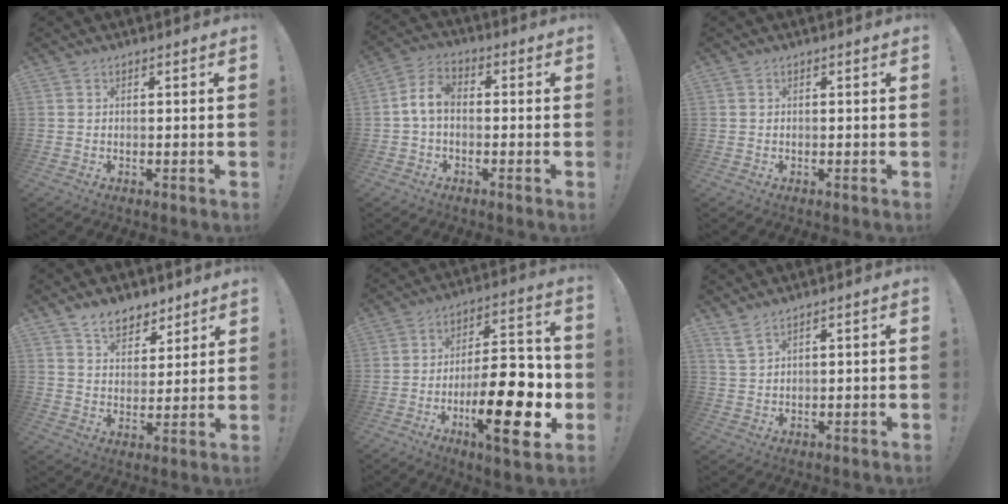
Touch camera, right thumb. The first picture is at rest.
{"total": 6.8, "force": [-0.7, 4.0, 5.5], "torque": [-0.108, 0.010, -0.008]}
{"total": 0.0}
{"total": 8.2, "force": [6.4, 4.6, 2.3], "torque": [-0.034, -0.045, 0.123]}
{"total": 23.8, "force": [-6.8, 8.5, 21.2], "torque": [-0.323, 0.035, -0.101]}
{"total": 4.0, "force": [3.1, 0.5, 2.5], "torque": [-0.054, -0.012, 0.059]}